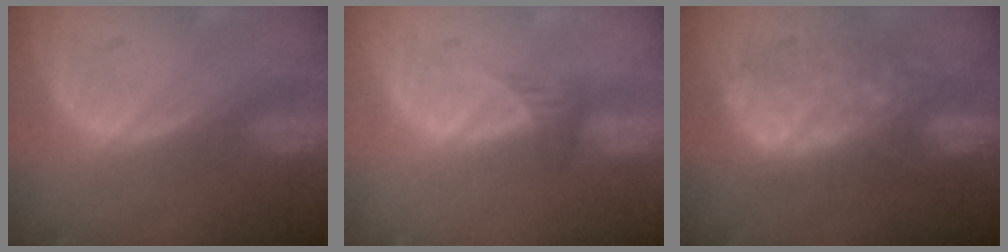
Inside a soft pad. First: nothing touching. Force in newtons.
{"total": 1.6, "press": 1.3, "slide": 0.9}
{"total": 9.5, "press": 9.5, "slide": 0.7}